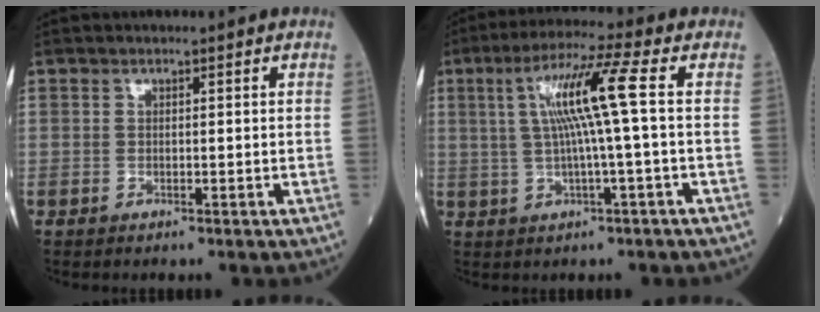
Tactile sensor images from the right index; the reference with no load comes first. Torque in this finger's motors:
{"motor_torque": [1.51, 0.45, 0.76, 0.21]}